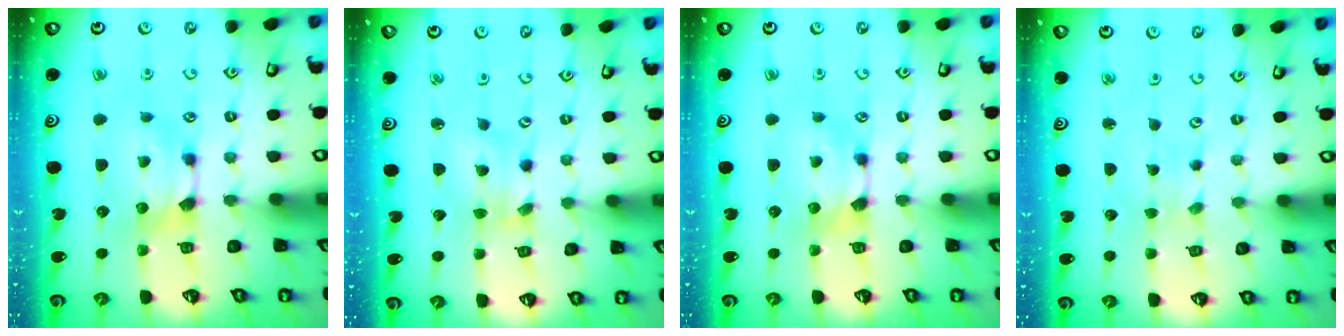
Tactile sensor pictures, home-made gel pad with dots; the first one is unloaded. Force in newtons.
{"total": 1.1, "press": 0.3, "slide": 1.1}
{"total": 0.0}
{"total": 5.3, "press": 5.2, "slide": 0.3}